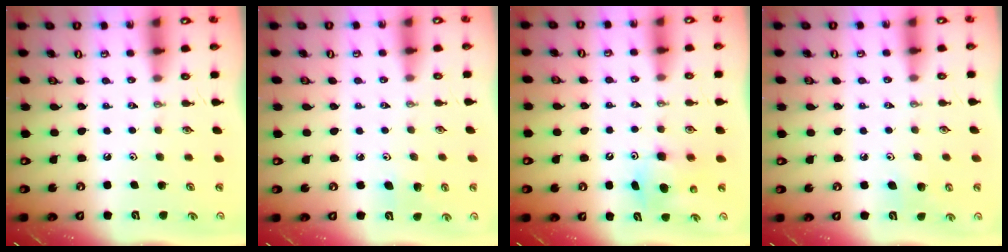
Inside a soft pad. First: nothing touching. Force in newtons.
{"total": 4.7, "press": 4.6, "slide": 1.0}
{"total": 8.1, "press": 8.0, "slide": 0.8}
{"total": 5.8, "press": 5.6, "slide": 1.3}